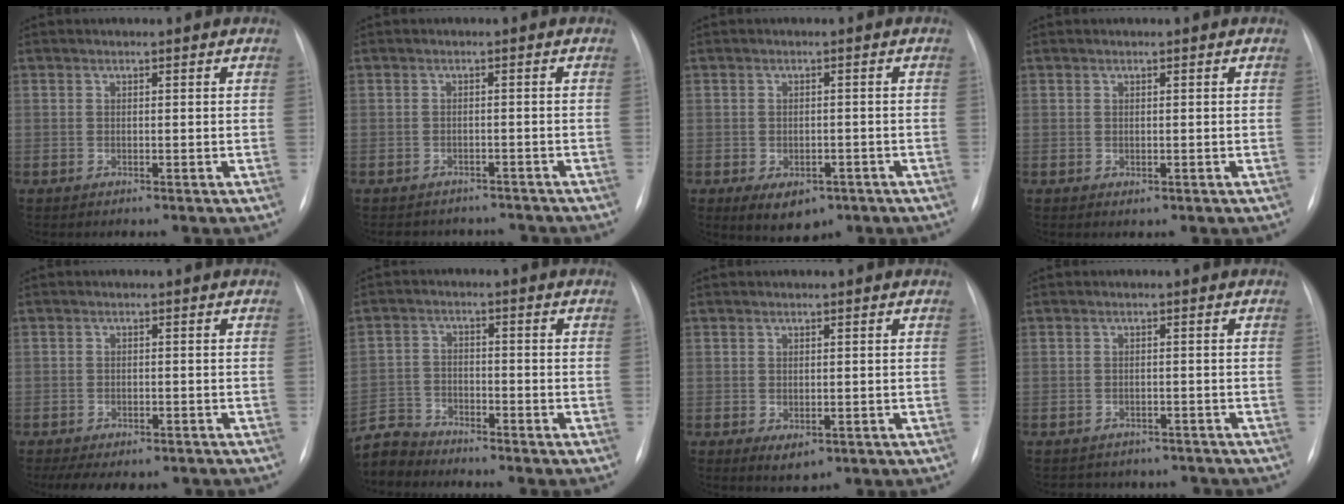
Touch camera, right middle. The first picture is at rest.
{"total": 6.9, "force": [-6.3, 2.7, 0.6], "torque": [-0.006, 0.011, -0.071]}
{"total": 6.5, "force": [-3.7, 3.9, 3.6], "torque": [-0.051, 0.001, -0.042]}
{"total": 0.6, "force": [-0.1, 0.4, 0.4], "torque": [-0.007, -0.001, 0.003]}
{"total": 8.3, "force": [-6.1, 4.1, 3.7], "torque": [-0.053, 0.005, -0.079]}
{"total": 5.7, "force": [-5.5, 1.3, -0.6], "torque": [0.015, -0.001, -0.109]}
{"total": 2.8, "force": [-1.0, 1.6, 2.0], "torque": [-0.028, -0.005, -0.003]}
{"total": 7.2, "force": [-6.4, 3.4, 0.5], "torque": [-0.004, 0.016, -0.067]}